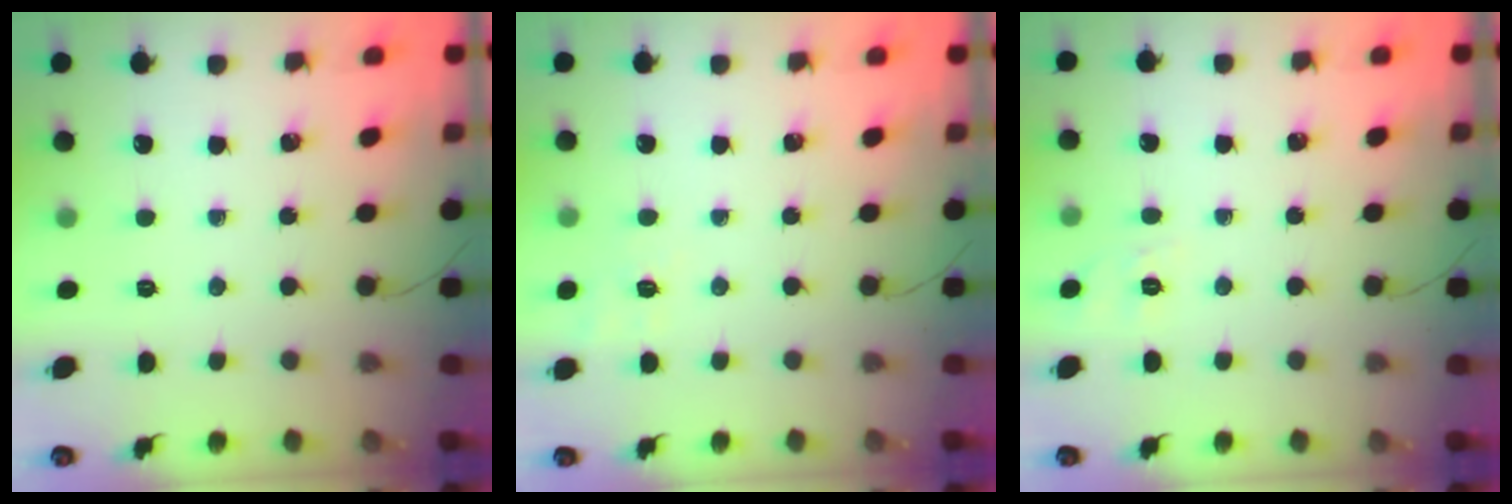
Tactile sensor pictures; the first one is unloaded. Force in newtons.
{"total": 7.7, "press": 7.5, "slide": 1.9}
{"total": 1.8, "press": 0.0, "slide": 1.8}